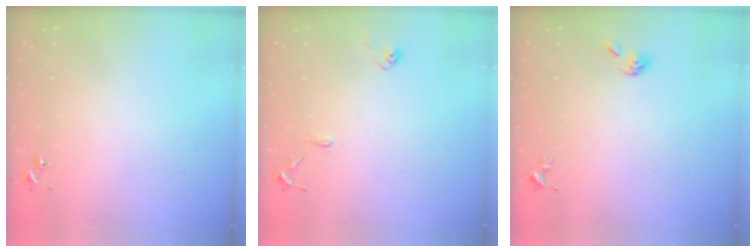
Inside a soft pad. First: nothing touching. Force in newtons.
{"total": 9.0, "press": 8.9, "slide": 0.8}
{"total": 5.2, "press": 5.1, "slide": 0.7}